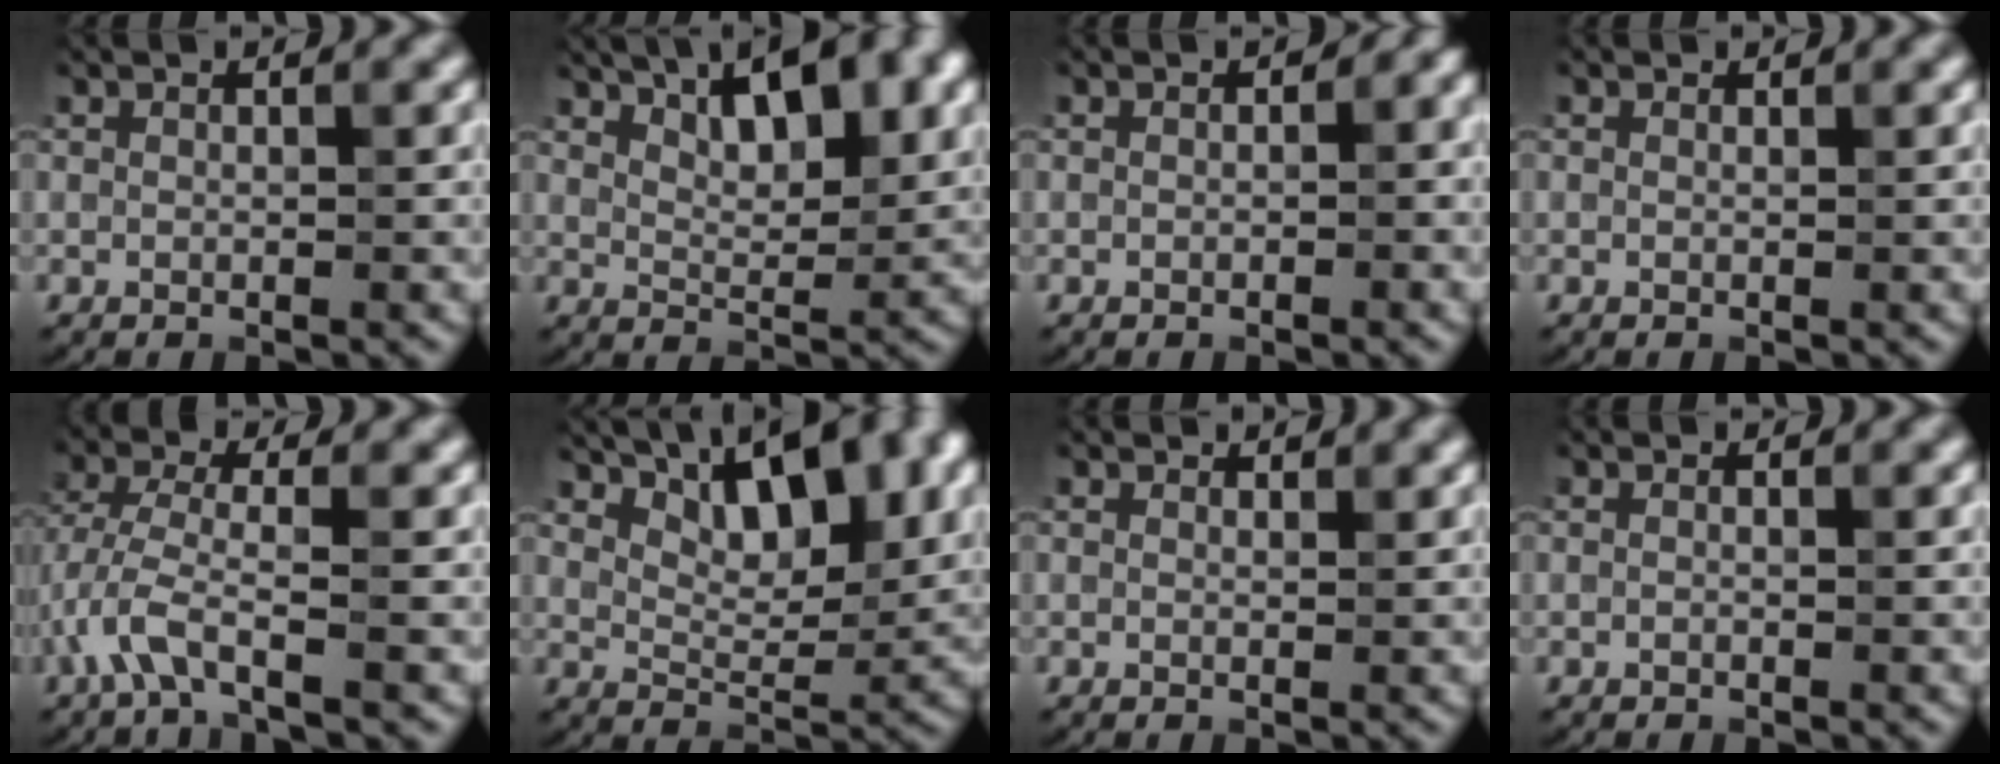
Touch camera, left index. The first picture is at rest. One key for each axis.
{"total": 7.0, "fx": 3.6, "fy": 2.8, "fz": 5.4, "tx": -0.081, "ty": 0.012, "tz": 0.052}
{"total": 2.1, "fx": 0.0, "fy": 1.3, "fz": 1.7, "tx": -0.010, "ty": 0.003, "tz": 0.003}
{"total": 0.0}
{"total": 4.0, "fx": -2.1, "fy": 1.1, "fz": 3.2, "tx": -0.081, "ty": 0.004, "tz": -0.052}
{"total": 7.9, "fx": 4.7, "fy": 3.0, "fz": 5.5, "tx": -0.084, "ty": 0.006, "tz": 0.071}
{"total": 0.7, "fx": 0.6, "fy": 0.3, "fz": 0.2, "tx": -0.002, "ty": -0.001, "tz": 0.006}
{"total": 0.0}